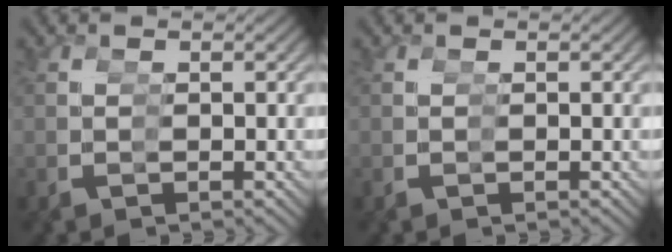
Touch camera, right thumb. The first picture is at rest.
{"total": 0.0}